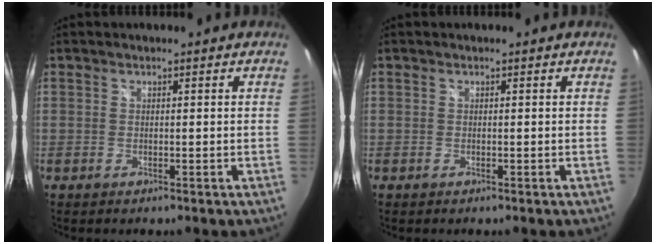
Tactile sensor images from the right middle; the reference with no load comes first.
{"total": 0.0}